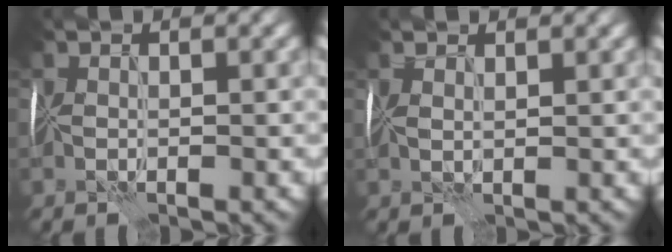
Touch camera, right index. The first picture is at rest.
{"total": 1.5, "force": [1.2, 0.5, 0.7], "torque": [-0.018, 0.005, 0.019]}